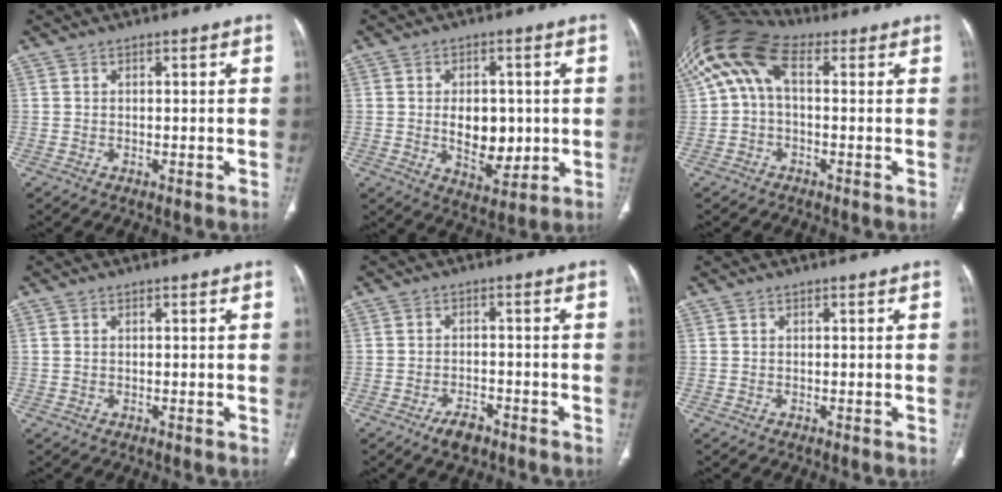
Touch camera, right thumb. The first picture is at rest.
{"total": 10.2, "force": [-0.3, 6.3, 8.0], "torque": [-0.086, -0.009, 0.008]}
{"total": 12.3, "force": [2.7, 7.0, 9.8], "torque": [-0.204, 0.047, 0.041]}
{"total": 0.7, "force": [0.2, 0.4, 0.5], "torque": [-0.019, 0.012, 0.009]}
{"total": 4.2, "force": [-2.8, 2.1, 2.3], "torque": [-0.037, 0.012, -0.044]}
{"total": 0.0}